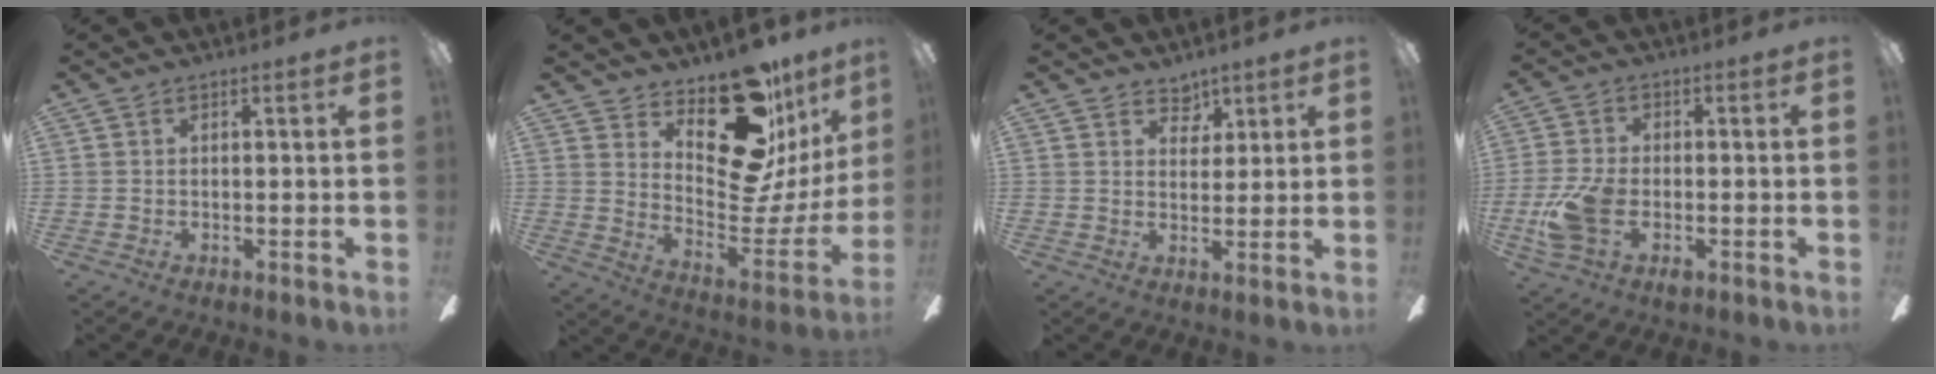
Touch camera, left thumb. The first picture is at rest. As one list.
[{"total": 20.4, "force": [14.8, 8.5, 11.2], "torque": [-0.126, -0.132, 0.248]}, {"total": 4.6, "force": [3.7, 2.5, 0.9], "torque": [-0.008, -0.018, 0.064]}, {"total": 8.5, "force": [-2.5, 5.1, 6.3], "torque": [-0.139, 0.008, -0.045]}]